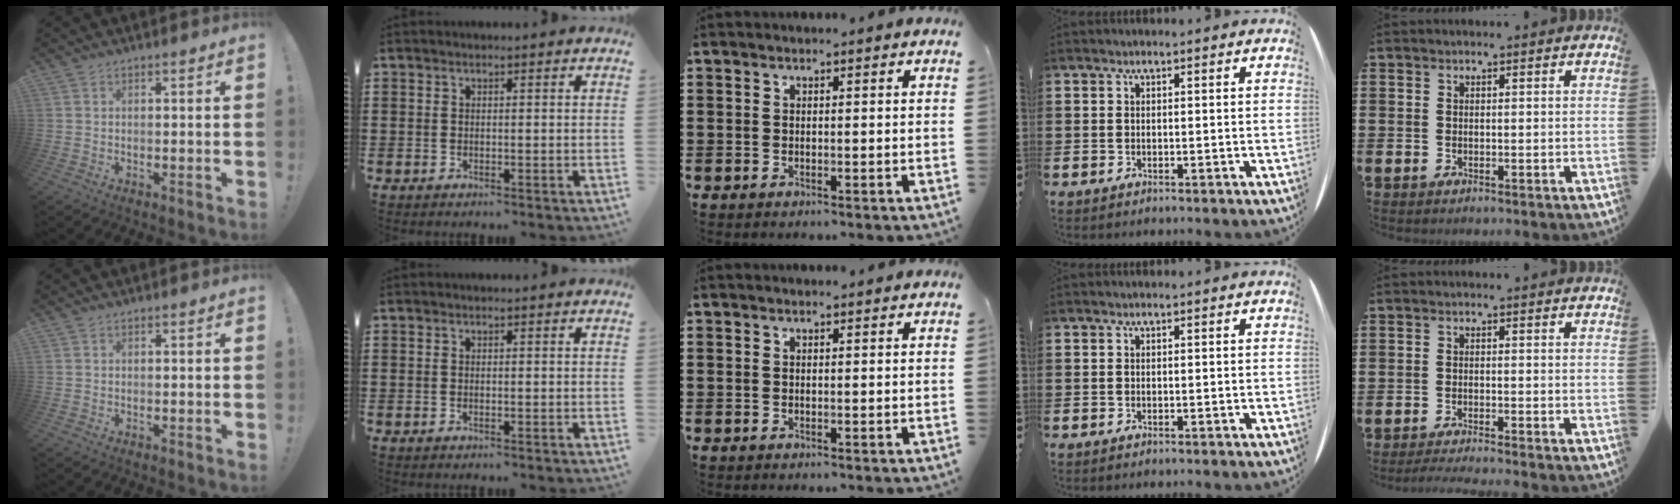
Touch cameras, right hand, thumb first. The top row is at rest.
{"little": {"total": 1.4, "force": [-1.3, -0.2, 0.5], "torque": [-0.008, 0.002, -0.026]}}